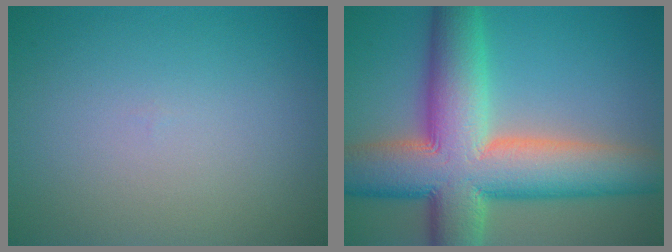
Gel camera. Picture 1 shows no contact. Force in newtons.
{"total": 13.8, "press": 13.8, "slide": 0.5}